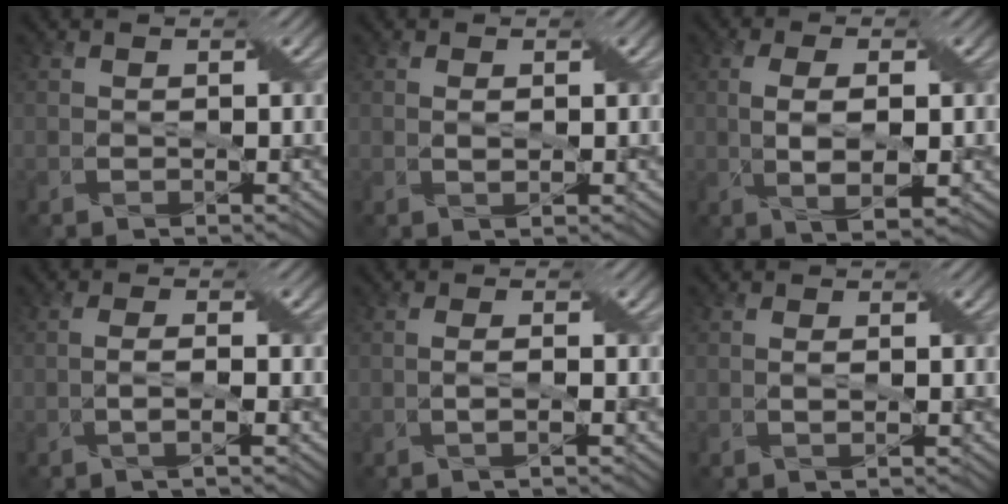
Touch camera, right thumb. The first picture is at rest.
{"total": 1.1, "force": [0.2, 0.4, 1.0], "torque": [-0.023, 0.001, 0.005]}
{"total": 5.4, "force": [-0.4, 2.0, 5.0], "torque": [-0.103, -0.001, -0.002]}
{"total": 1.9, "force": [-0.5, 0.2, 1.8], "torque": [-0.040, 0.005, -0.012]}
{"total": 1.4, "force": [-0.3, 0.2, 1.4], "torque": [-0.031, 0.004, -0.007]}
{"total": 0.9, "force": [0.0, 0.3, 0.8], "torque": [-0.018, 0.001, 0.001]}